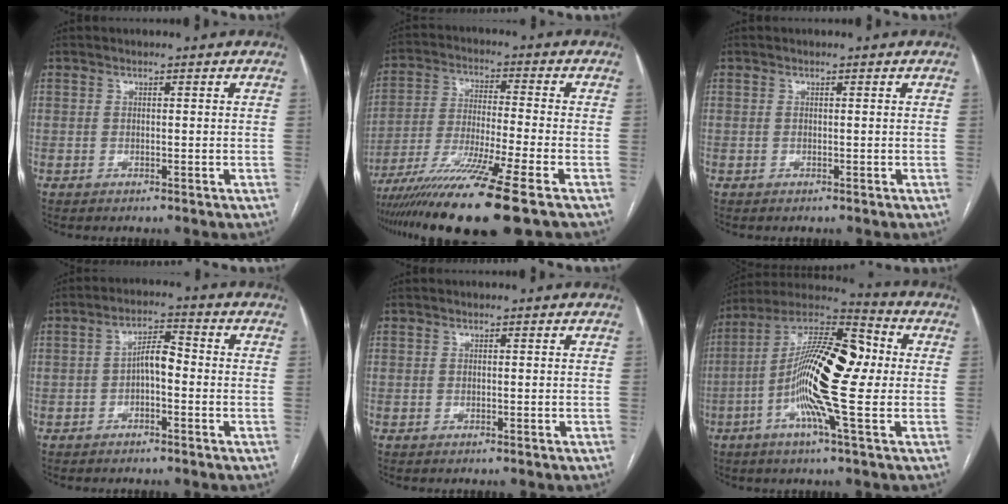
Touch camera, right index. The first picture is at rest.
{"total": 15.4, "force": [-10.7, -1.5, 11.0], "torque": [-0.208, -0.044, -0.188]}
{"total": 0.0}
{"total": 4.2, "force": [-0.9, 1.5, 3.8], "torque": [-0.065, 0.018, -0.016]}
{"total": 0.0}
{"total": 18.3, "force": [-0.8, 2.6, 18.1], "torque": [-0.324, 0.022, -0.029]}